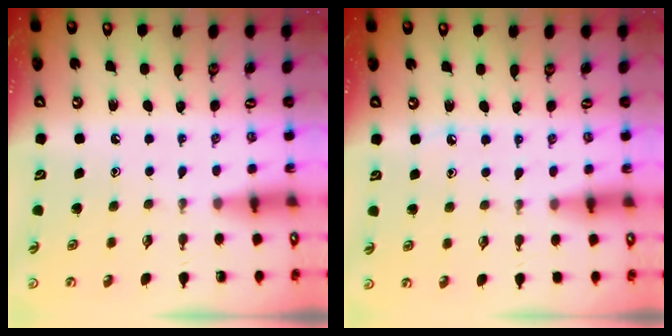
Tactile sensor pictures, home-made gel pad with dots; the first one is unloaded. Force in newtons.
{"total": 4.3, "press": 4.2, "slide": 0.6}